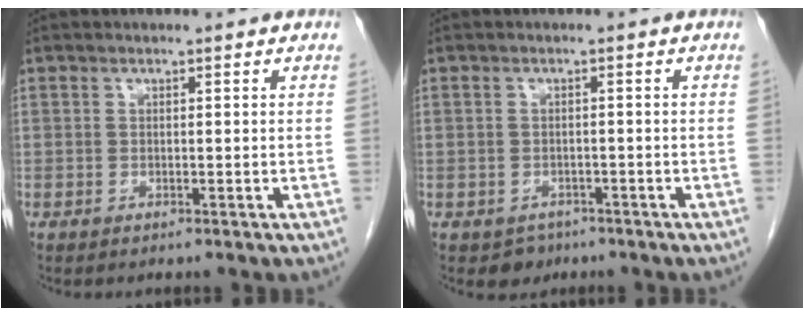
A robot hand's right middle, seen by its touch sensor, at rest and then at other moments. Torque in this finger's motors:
{"motor_torque": [-0.30, -0.41, 0.00, -0.01]}